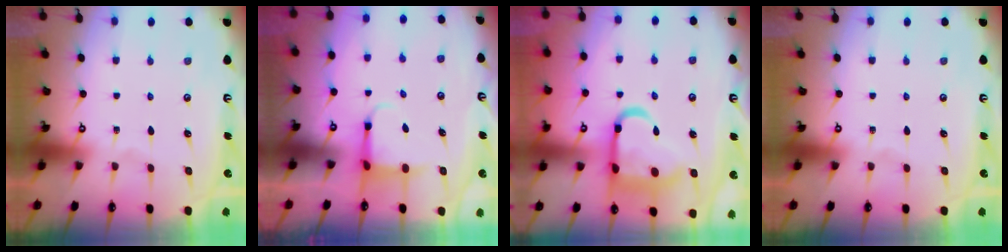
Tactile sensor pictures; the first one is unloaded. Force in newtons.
{"total": 3.8, "press": 3.6, "slide": 1.2}
{"total": 15.6, "press": 15.5, "slide": 1.4}
{"total": 0.0}